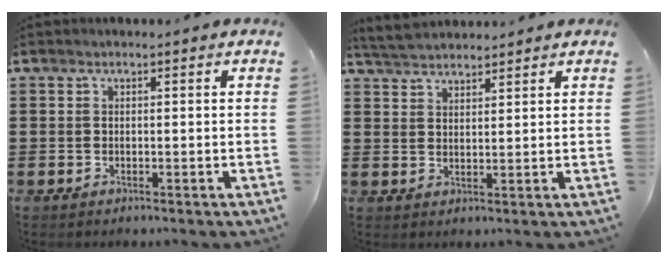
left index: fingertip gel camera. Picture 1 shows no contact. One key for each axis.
{"total": 3.7, "fx": 3.6, "fy": 0.8, "fz": 0.7, "tx": -0.026, "ty": -0.004, "tz": 0.068}